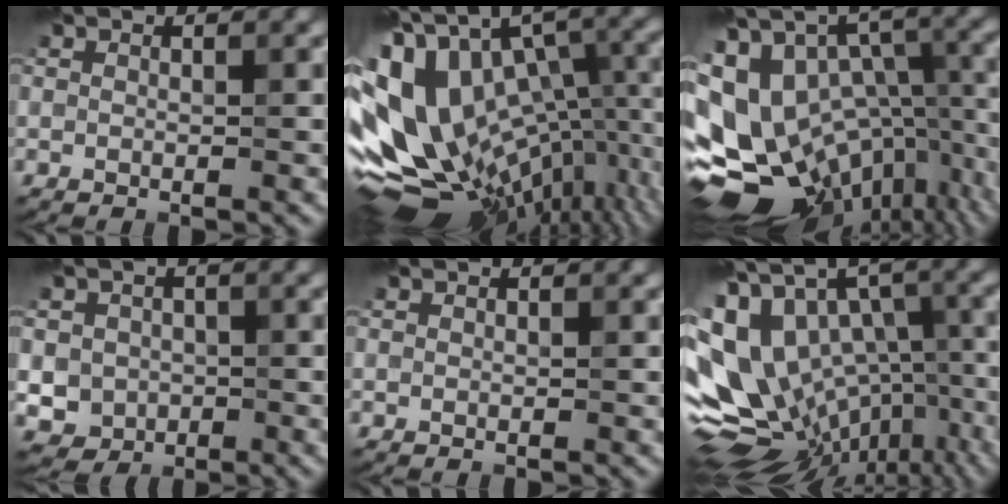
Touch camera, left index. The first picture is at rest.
{"total": 17.4, "force": [-3.1, 10.3, 13.6], "torque": [-0.214, -0.001, -0.023]}
{"total": 16.1, "force": [-4.4, 11.5, 10.5], "torque": [-0.194, 0.013, -0.027]}
{"total": 3.4, "force": [-0.4, 3.2, 1.0], "torque": [-0.004, -0.002, -0.011]}
{"total": 0.0}
{"total": 14.1, "force": [-1.7, 8.9, 10.8], "torque": [-0.189, 0.011, 0.019]}